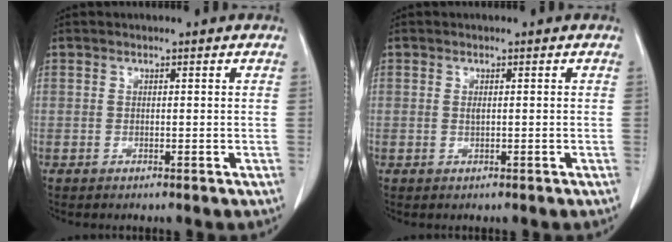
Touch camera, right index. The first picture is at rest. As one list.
[{"total": 0.7, "force": [0.1, 0.2, 0.7], "torque": [-0.017, -0.003, 0.002]}]